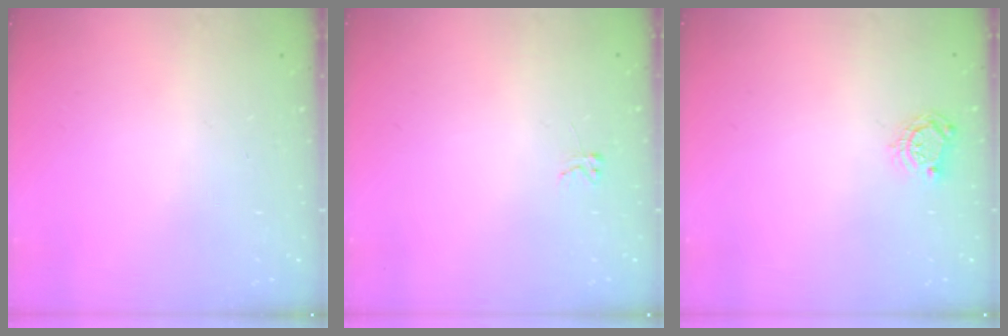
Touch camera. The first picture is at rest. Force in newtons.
{"total": 2.6, "press": 2.6, "slide": 0.4}
{"total": 5.5, "press": 5.4, "slide": 0.6}